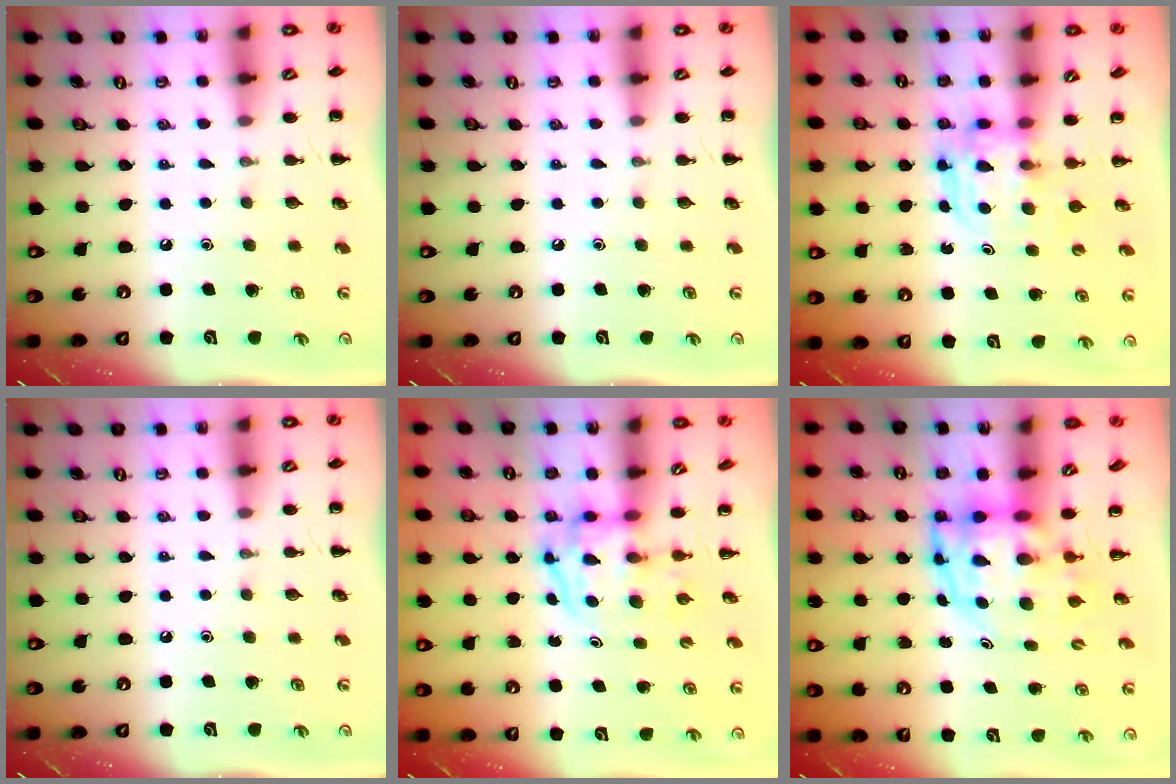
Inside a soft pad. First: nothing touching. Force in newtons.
{"total": 0.0}
{"total": 3.8, "press": 3.7, "slide": 0.2}
{"total": 0.0}
{"total": 3.8, "press": 3.8, "slide": 0.6}
{"total": 6.2, "press": 6.0, "slide": 1.4}